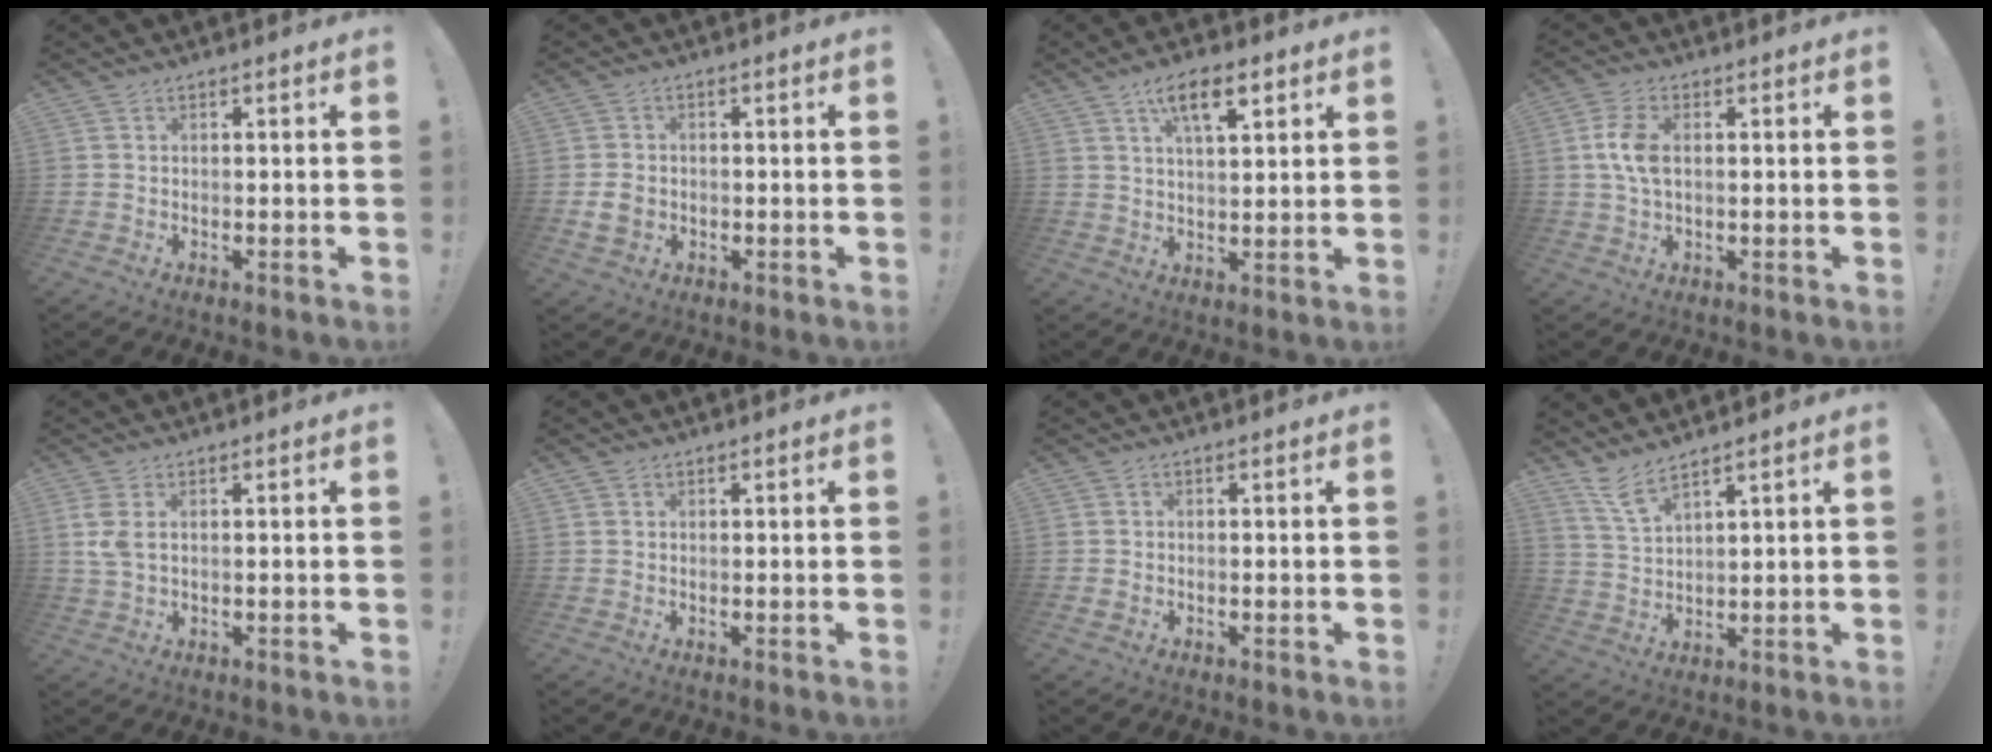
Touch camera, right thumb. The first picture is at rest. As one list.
[{"total": 4.7, "force": [-0.6, 3.8, 2.7], "torque": [-0.044, 0.002, -0.011]}, {"total": 9.3, "force": [4.8, 3.6, 7.1], "torque": [-0.106, -0.013, 0.080]}, {"total": 7.1, "force": [0.8, 4.2, 5.7], "torque": [-0.112, 0.000, 0.011]}, {"total": 4.1, "force": [1.5, 1.8, 3.4], "torque": [-0.074, -0.001, 0.026]}, {"total": 0.8, "force": [0.6, 0.5, 0.1], "torque": [0.005, -0.002, 0.011]}, {"total": 0.6, "force": [-0.3, 0.4, 0.3], "torque": [-0.010, 0.004, -0.003]}, {"total": 6.5, "force": [5.4, 1.0, 3.4], "torque": [-0.074, -0.028, 0.100]}]